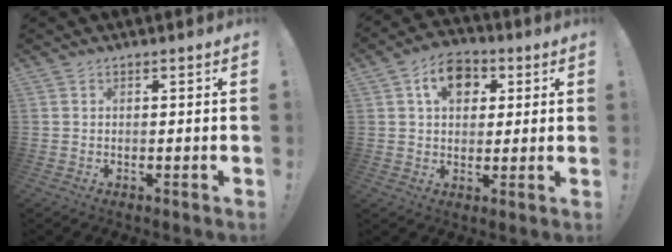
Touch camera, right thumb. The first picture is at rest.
{"total": 10.2, "force": [3.6, 7.5, 5.9], "torque": [-0.084, 0.003, 0.065]}